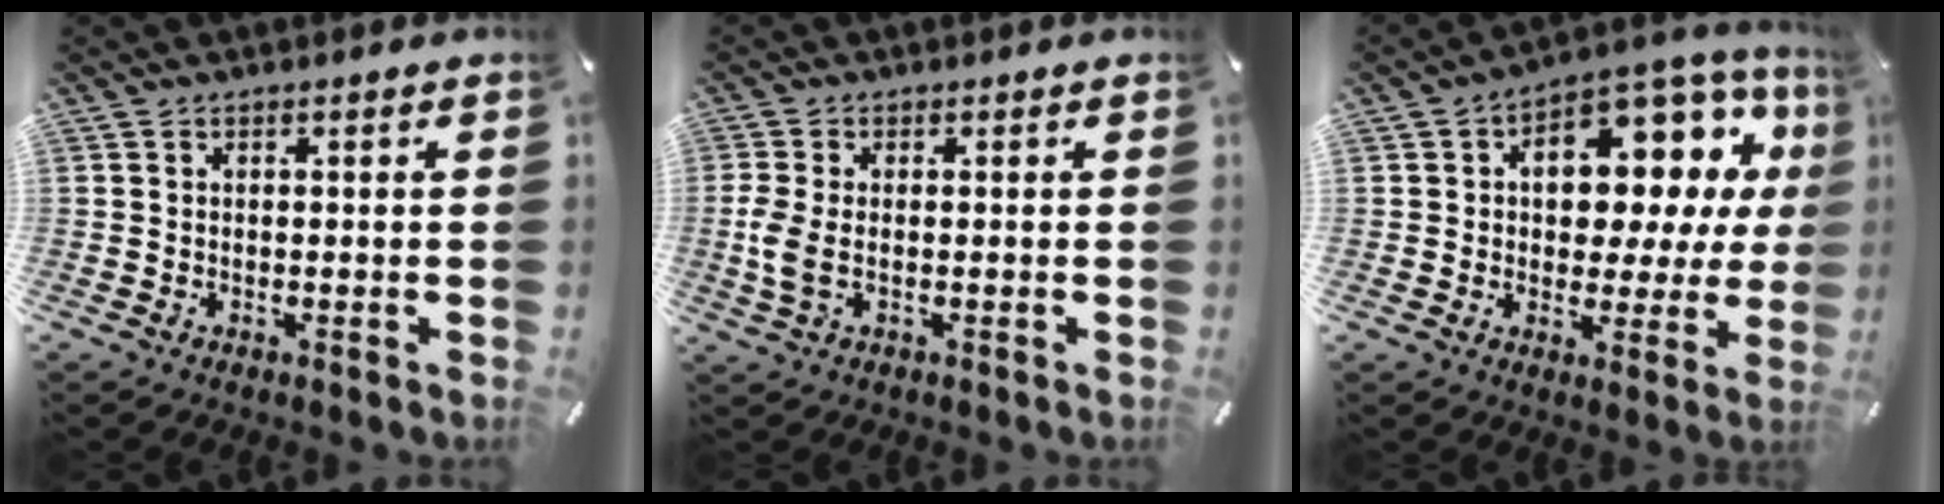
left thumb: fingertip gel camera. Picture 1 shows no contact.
{"total": 5.1, "force": [-0.4, 2.6, 4.4], "torque": [-0.102, -0.002, -0.008]}
{"total": 12.2, "force": [3.4, 8.4, 8.1], "torque": [-0.095, -0.039, 0.059]}